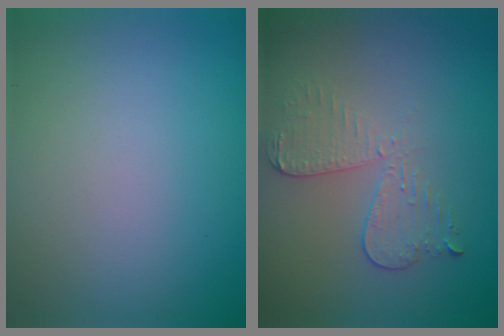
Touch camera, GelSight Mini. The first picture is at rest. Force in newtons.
{"total": 3.0, "press": 2.7, "slide": 1.2}